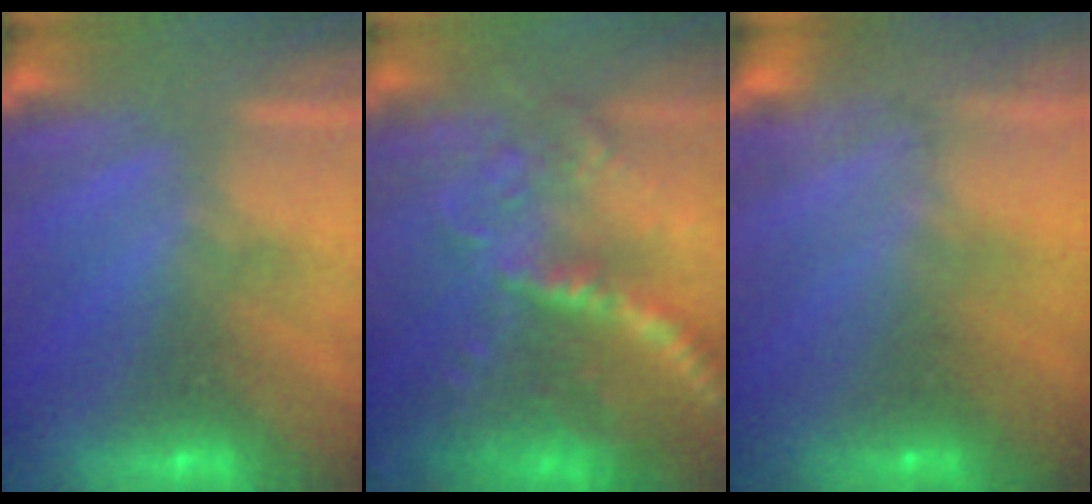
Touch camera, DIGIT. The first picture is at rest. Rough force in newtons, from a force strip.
{"total": 5.6}
{"total": 8.7}